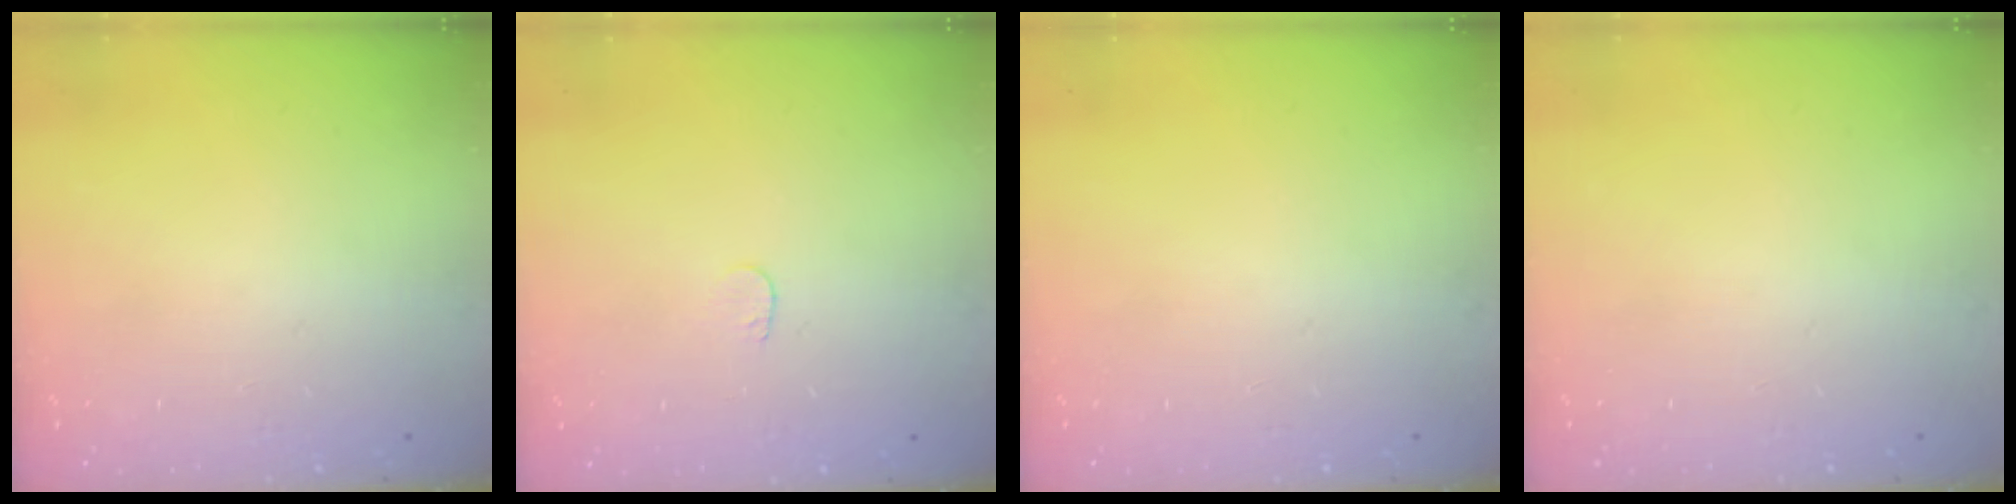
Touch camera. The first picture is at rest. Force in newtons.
{"total": 3.6, "press": 3.6, "slide": 0.3}
{"total": 0.0}
{"total": 0.0}